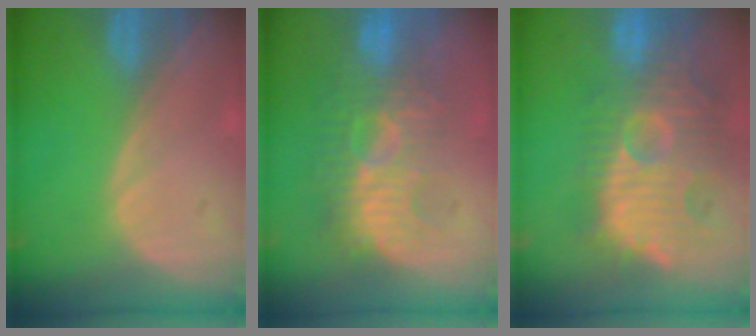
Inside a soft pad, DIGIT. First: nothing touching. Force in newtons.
{"total": 9.3, "press": 8.8, "slide": 2.9}
{"total": 13.5, "press": 12.3, "slide": 5.5}